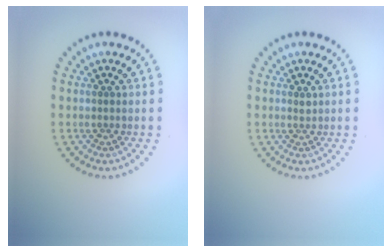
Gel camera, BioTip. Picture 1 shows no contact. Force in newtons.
{"total": 0.6, "press": 0.4, "slide": 0.4}